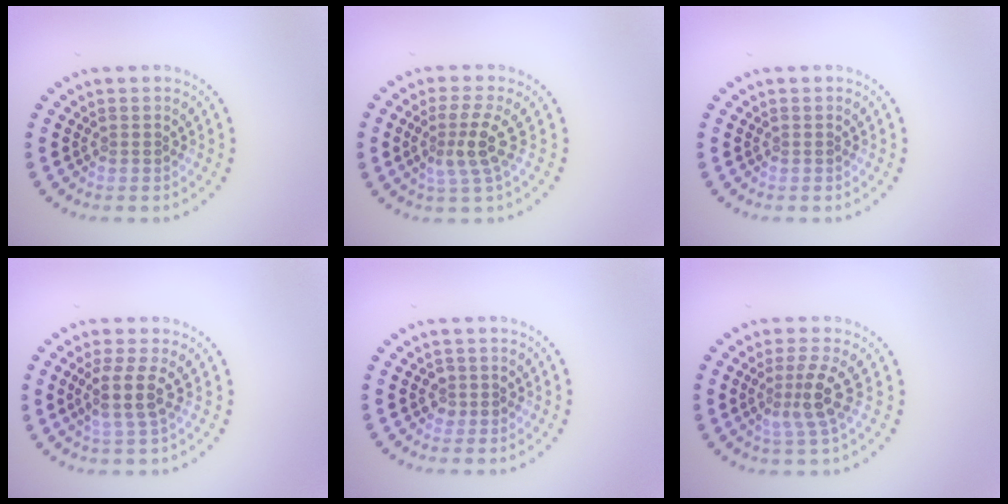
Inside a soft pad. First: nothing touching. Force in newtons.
{"total": 2.9, "press": 2.4, "slide": 1.7}
{"total": 0.0}
{"total": 2.8, "press": 2.3, "slide": 1.6}
{"total": 1.1, "press": 1.1, "slide": 0.4}
{"total": 3.2, "press": 2.7, "slide": 1.7}